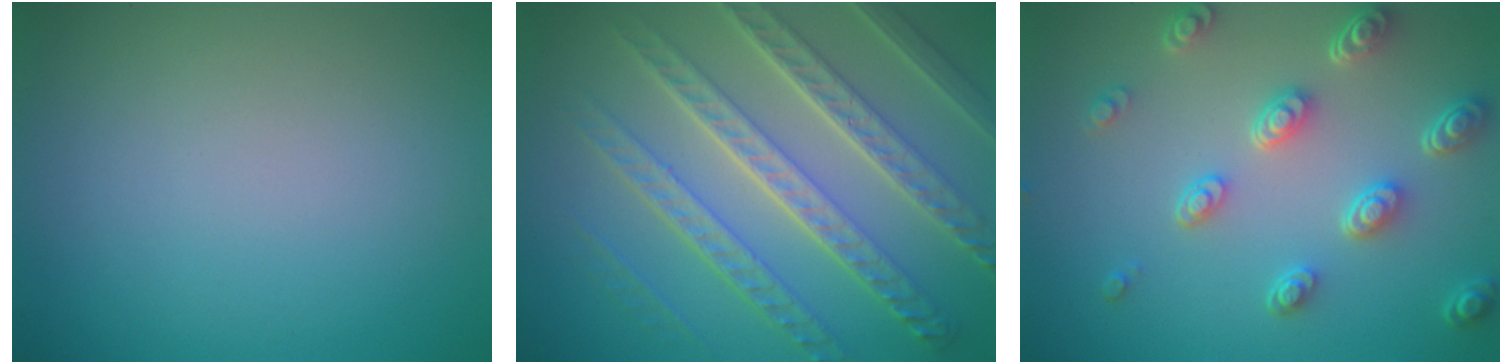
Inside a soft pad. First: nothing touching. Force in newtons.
{"total": 8.9, "press": 6.4, "slide": 6.3}
{"total": 4.9, "press": 3.7, "slide": 3.2}